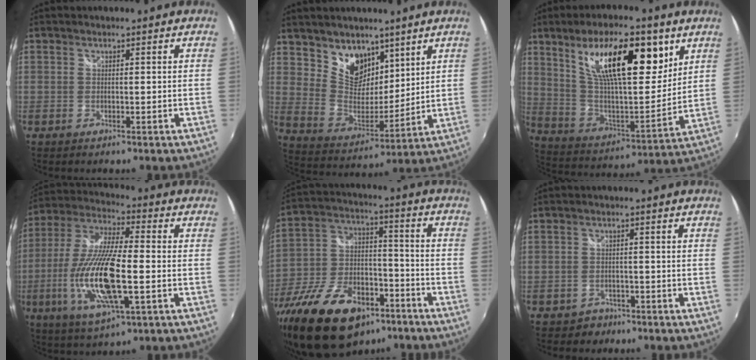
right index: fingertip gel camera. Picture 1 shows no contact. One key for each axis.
{"total": 11.7, "fx": 7.7, "fy": 7.6, "fz": 4.3, "tx": -0.076, "ty": -0.010, "tz": 0.152}
{"total": 22.2, "fx": 10.8, "fy": 8.1, "fz": 17.6, "tx": -0.296, "ty": 0.006, "tz": 0.193}
{"total": 18.9, "fx": -4.5, "fy": 5.4, "fz": 17.5, "tx": -0.356, "ty": -0.019, "tz": -0.083}
{"total": 24.6, "fx": -15.7, "fy": 13.0, "fz": 13.8, "tx": -0.284, "ty": -0.005, "tz": -0.247}
{"total": 3.7, "fx": -2.5, "fy": 2.7, "fz": 0.2, "tx": -0.014, "ty": 0.008, "tz": -0.037}